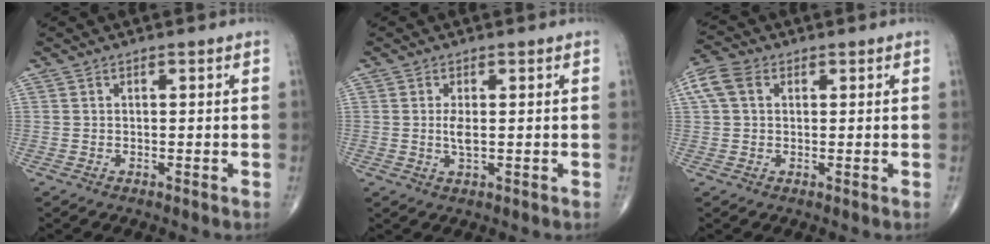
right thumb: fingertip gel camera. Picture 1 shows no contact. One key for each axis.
{"total": 2.5, "fx": 0.2, "fy": 0.8, "fz": 2.4, "tx": -0.052, "ty": -0.006, "tz": 0.004}
{"total": 5.9, "fx": 1.7, "fy": 4.2, "fz": 3.8, "tx": -0.090, "ty": 0.021, "tz": 0.030}